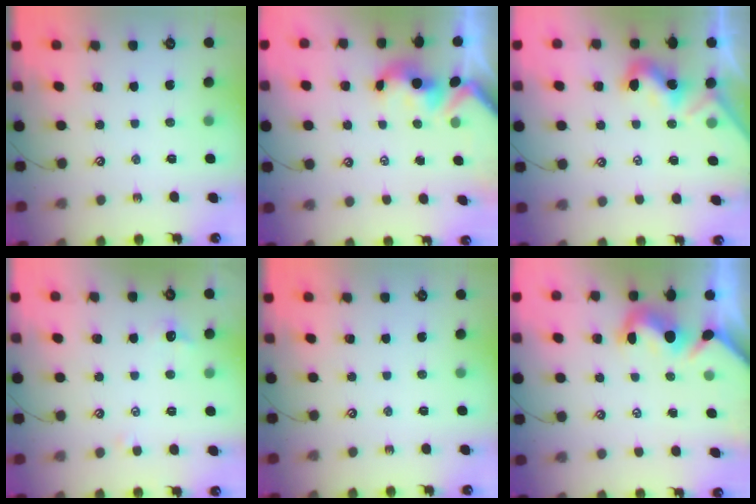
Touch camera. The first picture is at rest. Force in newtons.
{"total": 1.5, "press": 1.3, "slide": 0.7}
{"total": 2.0, "press": 2.0, "slide": 0.5}
{"total": 0.8, "press": 0.5, "slide": 0.7}
{"total": 0.0}
{"total": 2.1, "press": 1.9, "slide": 1.0}